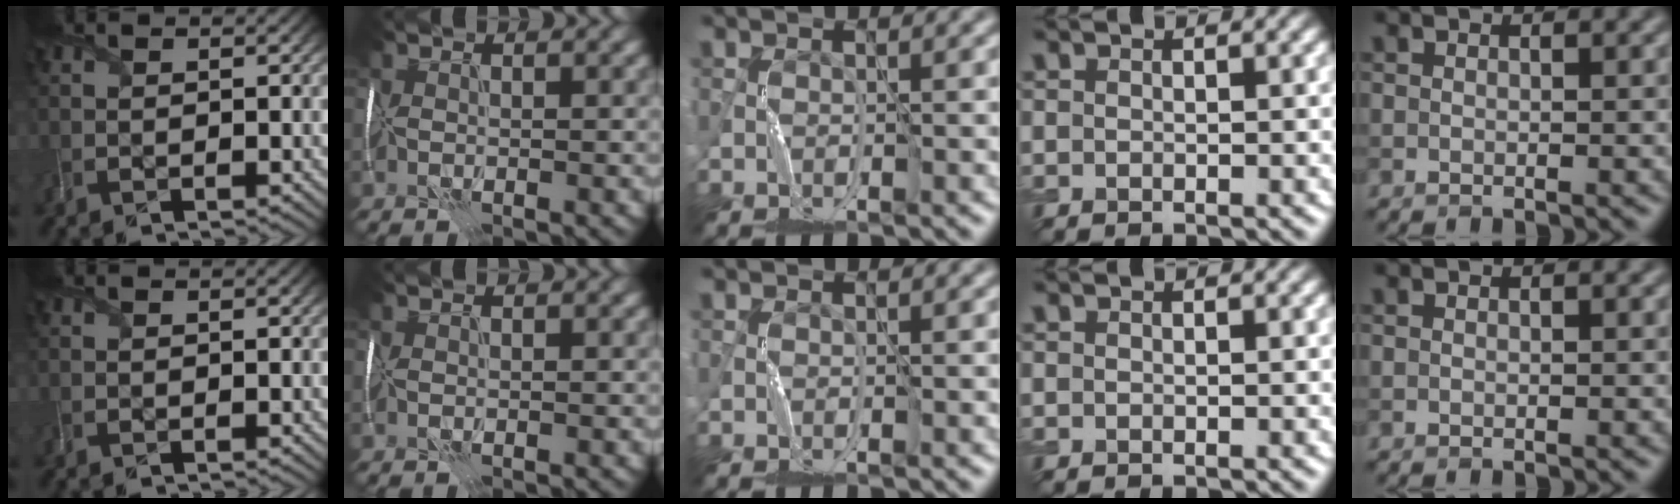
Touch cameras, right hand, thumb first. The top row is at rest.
{}